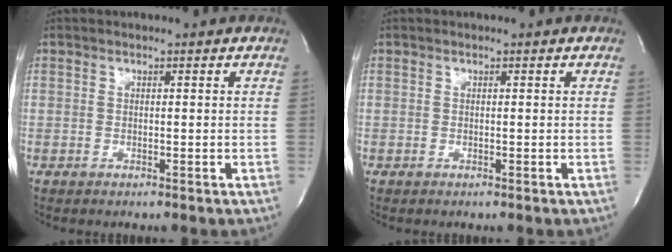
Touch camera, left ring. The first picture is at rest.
{"total": 0.0}